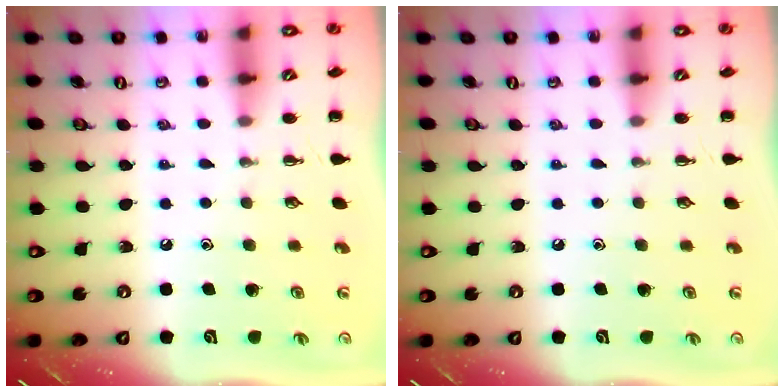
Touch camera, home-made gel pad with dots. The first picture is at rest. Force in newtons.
{"total": 0.0}